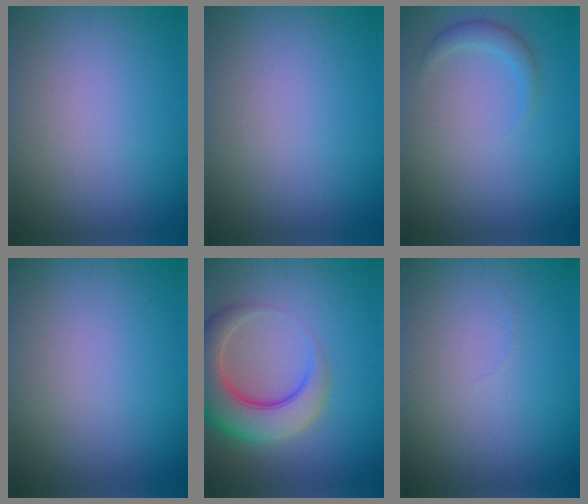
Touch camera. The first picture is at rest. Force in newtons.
{"total": 0.0}
{"total": 1.5, "press": 1.5, "slide": 0.1}
{"total": 0.0}
{"total": 7.2, "press": 7.2, "slide": 0.6}
{"total": 0.0}